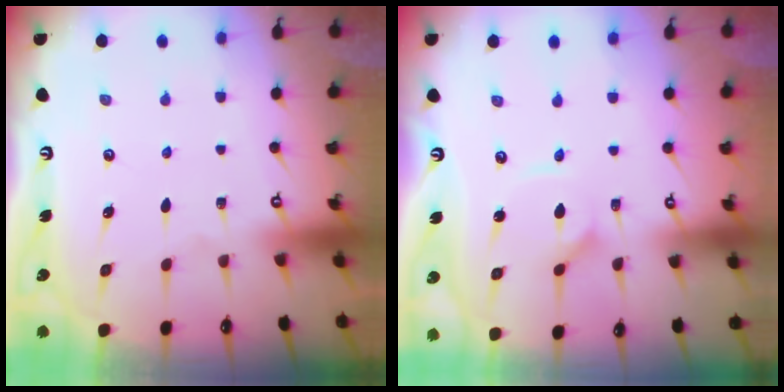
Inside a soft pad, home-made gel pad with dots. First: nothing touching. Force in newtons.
{"total": 2.7, "press": 2.6, "slide": 0.4}